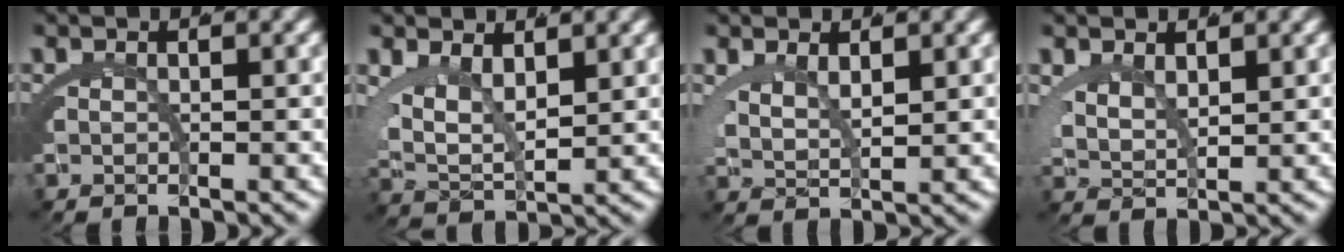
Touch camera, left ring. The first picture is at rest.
{"total": 5.7, "force": [1.3, 3.8, 4.1], "torque": [-0.098, -0.022, 0.031]}
{"total": 2.7, "force": [1.4, 1.0, 2.0], "torque": [-0.048, -0.017, 0.038]}
{"total": 2.8, "force": [1.5, 1.4, 1.9], "torque": [-0.055, -0.023, 0.041]}